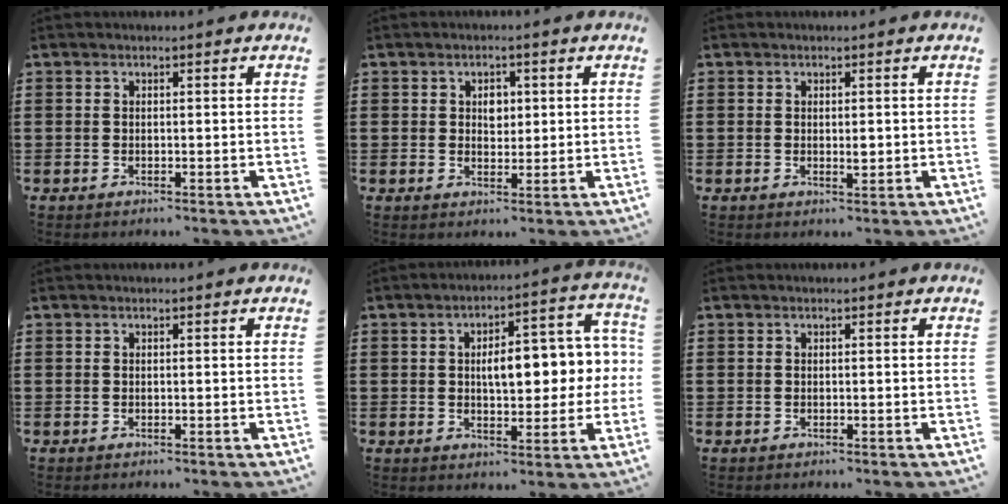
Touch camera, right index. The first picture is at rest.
{"total": 2.7, "force": [0.7, 1.8, 1.8], "torque": [-0.023, 0.003, 0.008]}
{"total": 1.5, "force": [0.1, 0.5, 1.4], "torque": [-0.026, 0.001, 0.001]}
{"total": 0.0}
{"total": 8.5, "force": [0.6, 4.0, 7.4], "torque": [-0.104, -0.007, -0.002]}
{"total": 0.0}